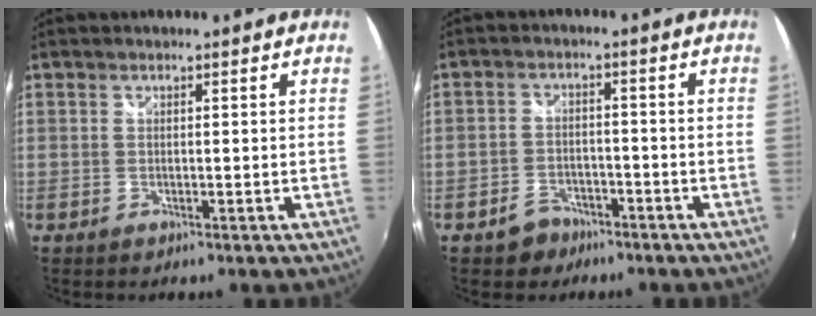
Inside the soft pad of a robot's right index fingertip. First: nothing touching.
{"total": 5.0, "force": [-3.6, 3.3, 1.1], "torque": [-0.040, 0.013, -0.052]}